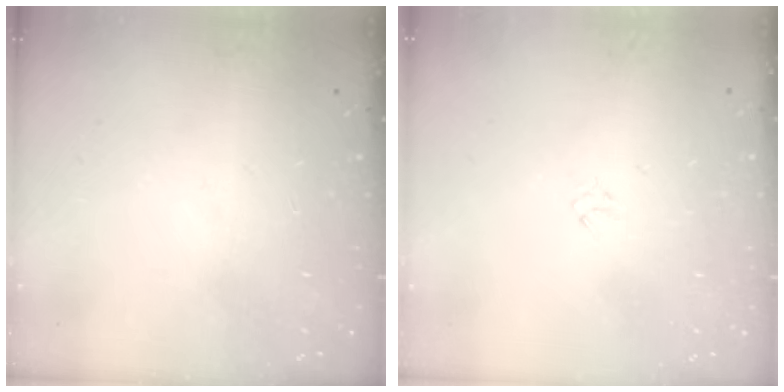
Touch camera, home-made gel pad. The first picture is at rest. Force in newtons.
{"total": 1.3, "press": 1.2, "slide": 0.5}